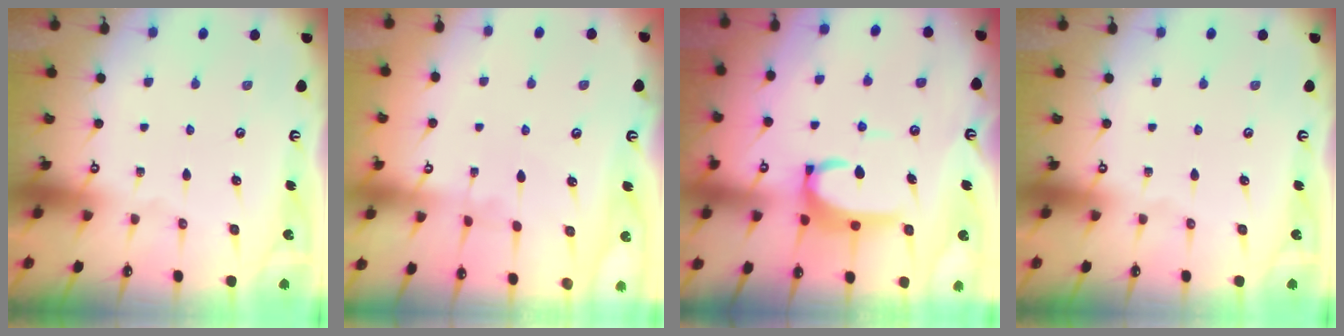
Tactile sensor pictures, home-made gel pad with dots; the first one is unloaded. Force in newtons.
{"total": 3.5, "press": 3.5, "slide": 0.1}
{"total": 6.6, "press": 6.5, "slide": 0.9}
{"total": 0.0}